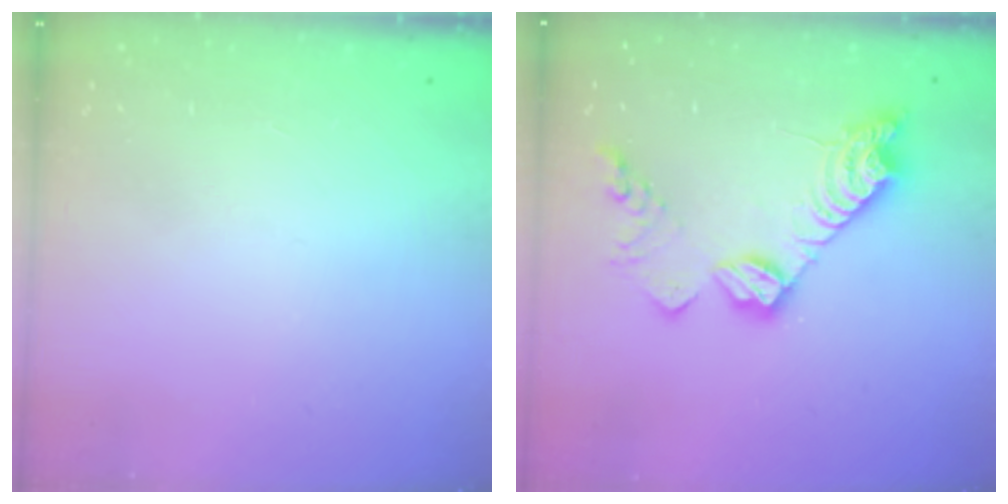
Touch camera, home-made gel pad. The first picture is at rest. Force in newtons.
{"total": 14.8, "press": 14.8, "slide": 0.8}